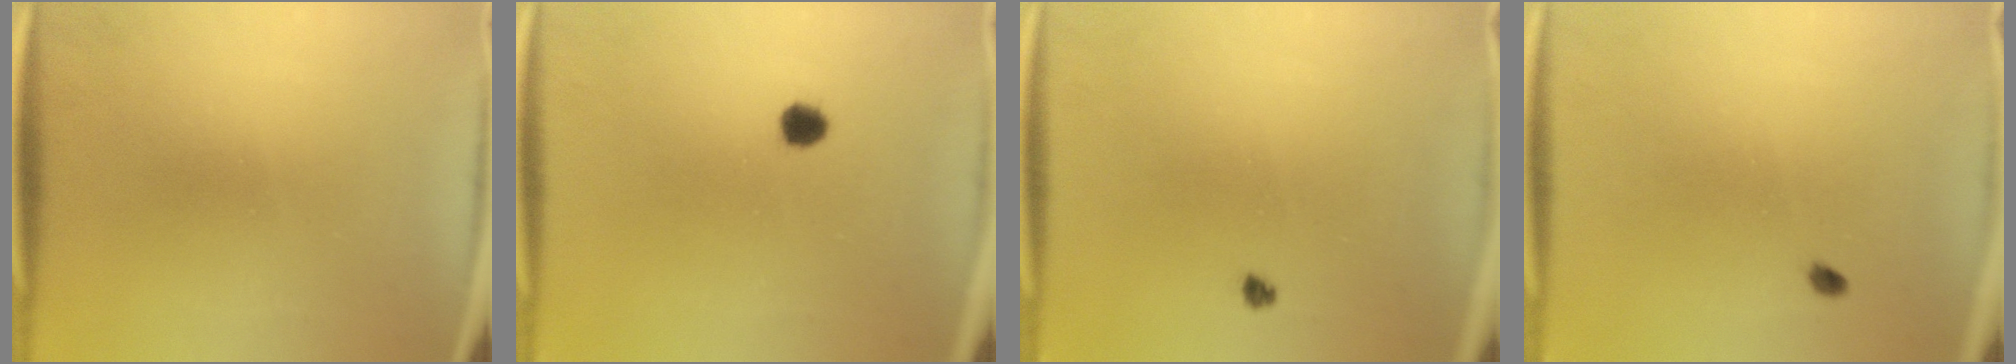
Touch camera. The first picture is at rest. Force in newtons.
{"total": 2.4}
{"total": 1.0}
{"total": 1.6}